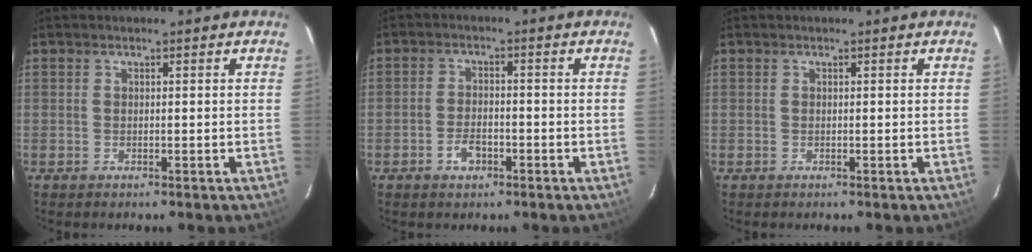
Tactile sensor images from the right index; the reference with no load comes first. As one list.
[{"total": 3.7, "force": [-2.0, 2.1, 2.3], "torque": [-0.048, 0.002, -0.034]}, {"total": 0.0}]